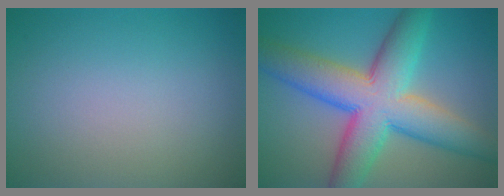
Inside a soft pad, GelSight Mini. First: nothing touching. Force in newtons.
{"total": 10.9, "press": 10.9, "slide": 0.1}